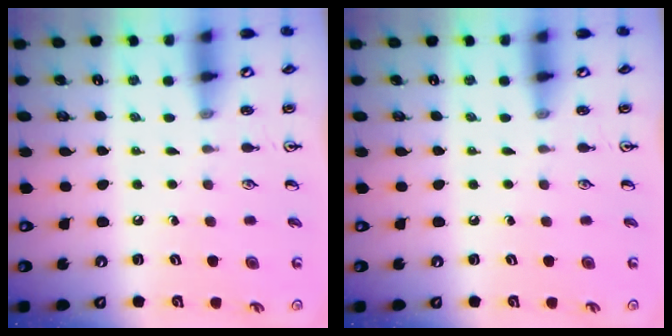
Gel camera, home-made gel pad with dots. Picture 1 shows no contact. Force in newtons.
{"total": 0.0}